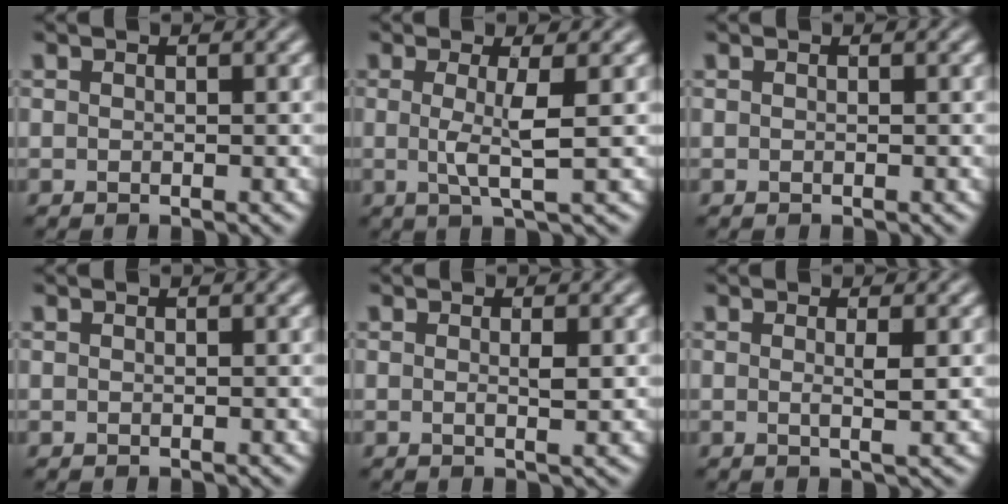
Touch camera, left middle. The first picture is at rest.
{"total": 3.2, "force": [0.1, 0.5, 3.1], "torque": [-0.059, -0.006, -0.002]}
{"total": 0.0}
{"total": 0.0}
{"total": 1.2, "force": [0.1, 0.1, 1.2], "torque": [-0.020, -0.001, -0.001]}
{"total": 1.6, "force": [0.1, 0.2, 1.6], "torque": [-0.028, -0.002, -0.002]}